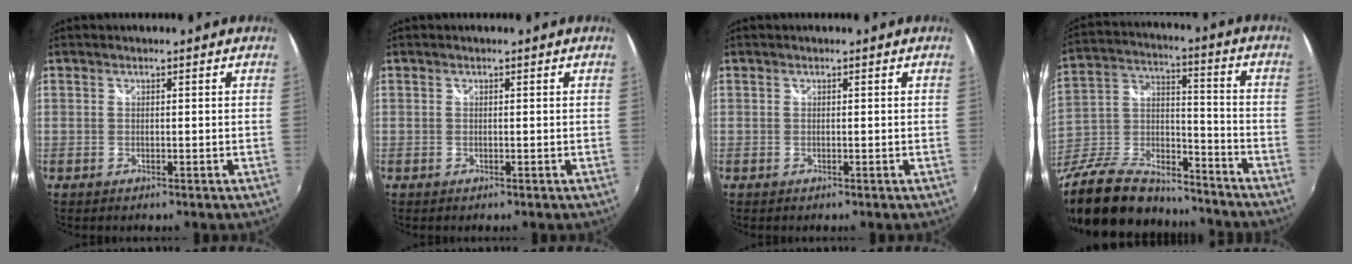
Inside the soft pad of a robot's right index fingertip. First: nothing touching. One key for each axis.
{"total": 0.0}
{"total": 0.0}
{"total": 27.4, "fx": -20.1, "fy": 12.2, "fz": 14.0, "tx": -0.314, "ty": 0.011, "tz": -0.323}